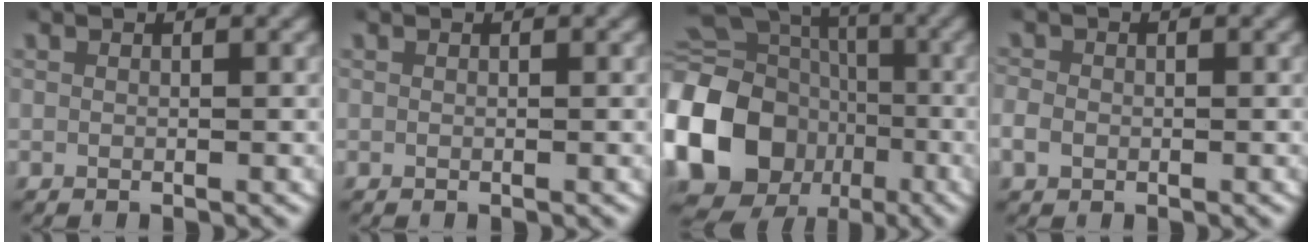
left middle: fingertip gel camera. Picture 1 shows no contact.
{"total": 0.0}
{"total": 18.1, "force": [-3.2, 15.9, 8.1], "torque": [-0.185, -0.049, -0.055]}
{"total": 1.7, "force": [-0.6, 1.5, 0.6], "torque": [-0.024, -0.001, -0.013]}